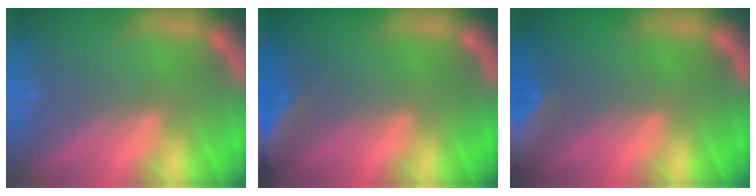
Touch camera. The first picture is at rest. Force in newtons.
{"total": 6.5}
{"total": 8.0}